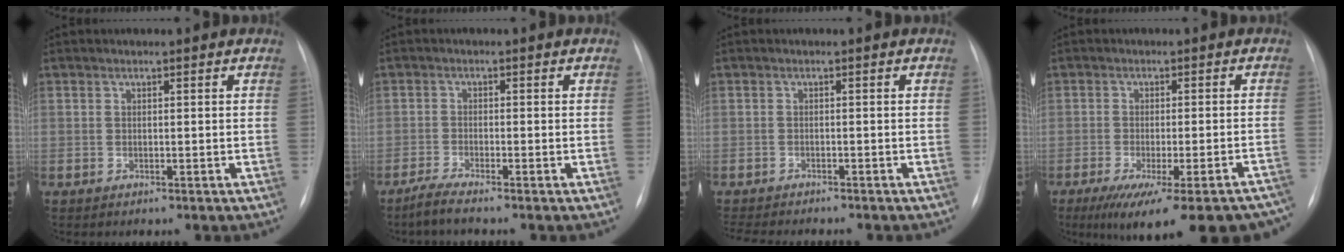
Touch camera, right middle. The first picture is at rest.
{"total": 2.7, "force": [-2.3, -0.6, 1.2], "torque": [-0.042, -0.012, -0.050]}
{"total": 7.8, "force": [-7.2, 1.2, 3.0], "torque": [-0.045, -0.010, -0.102]}
{"total": 20.7, "force": [-17.2, 3.5, 11.0], "torque": [-0.102, -0.016, -0.213]}